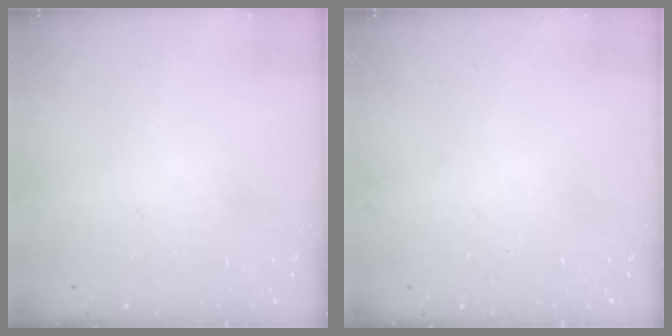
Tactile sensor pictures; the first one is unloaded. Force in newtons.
{"total": 0.0}